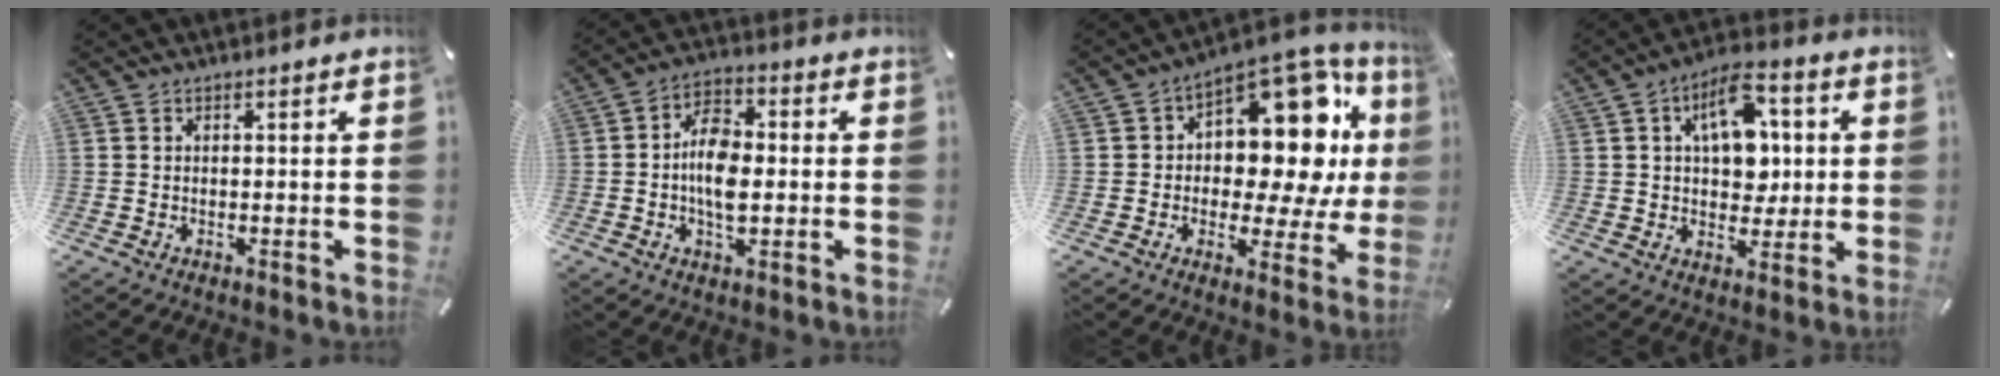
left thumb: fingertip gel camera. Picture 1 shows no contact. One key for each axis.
{"total": 9.1, "fx": -1.0, "fy": 5.3, "fz": 7.3, "tx": -0.130, "ty": 0.006, "tz": -0.020}
{"total": 17.7, "fx": 5.1, "fy": 10.8, "fz": 13.1, "tx": -0.163, "ty": -0.064, "tz": 0.080}
{"total": 13.0, "fx": 3.3, "fy": 8.7, "fz": 9.1, "tx": -0.125, "ty": 0.002, "tz": 0.057}